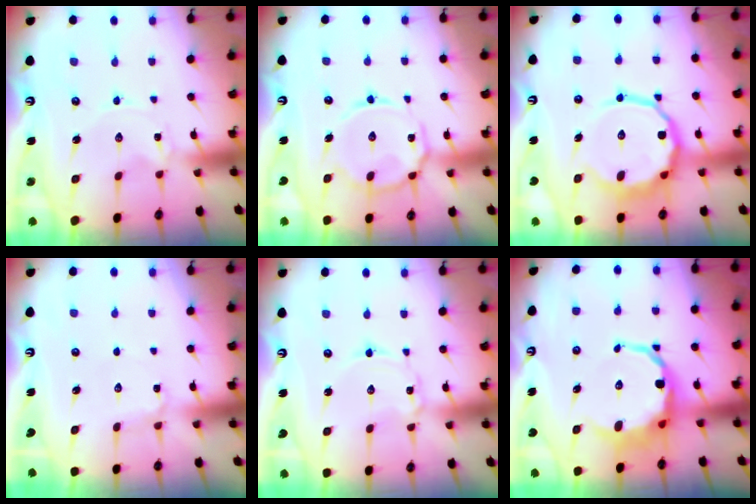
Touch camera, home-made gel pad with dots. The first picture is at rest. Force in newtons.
{"total": 13.4, "press": 13.3, "slide": 1.3}
{"total": 12.0, "press": 11.8, "slide": 2.5}
{"total": 3.8, "press": 3.8, "slide": 0.6}
{"total": 2.0, "press": 2.0, "slide": 0.1}
{"total": 10.1, "press": 9.7, "slide": 2.7}